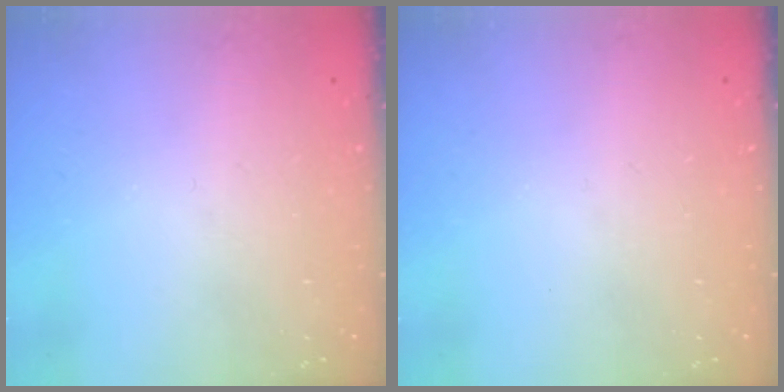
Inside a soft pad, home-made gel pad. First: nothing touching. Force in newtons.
{"total": 0.0}